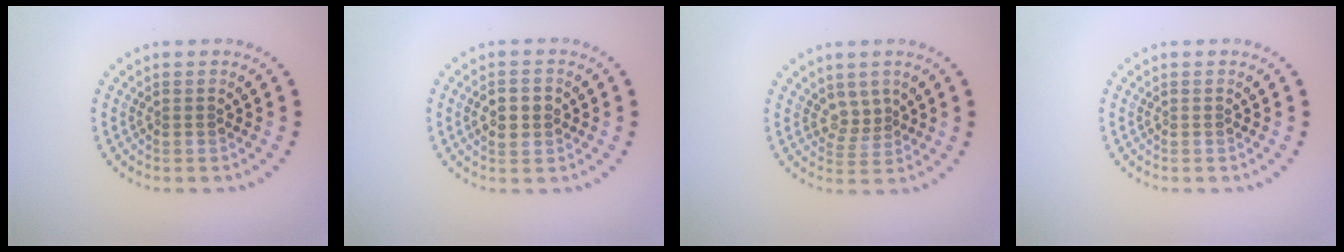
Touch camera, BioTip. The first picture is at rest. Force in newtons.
{"total": 3.0, "press": 3.0, "slide": 0.1}
{"total": 1.8, "press": 1.3, "slide": 1.3}
{"total": 0.0}